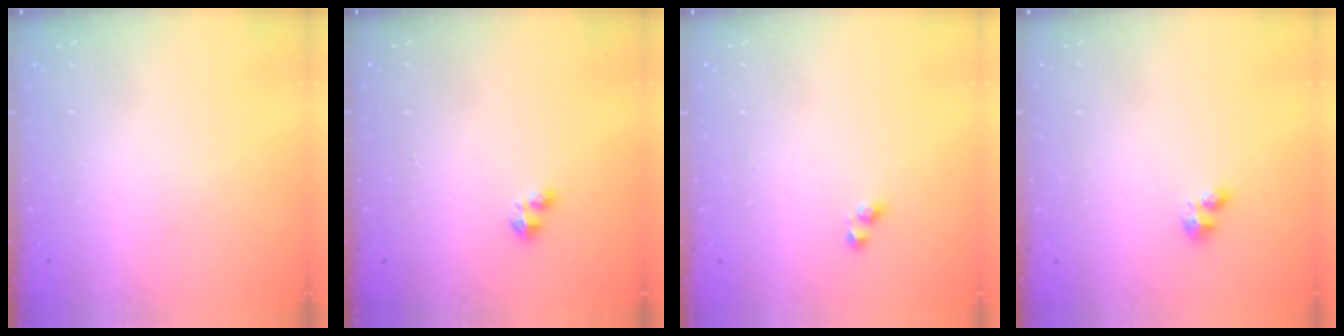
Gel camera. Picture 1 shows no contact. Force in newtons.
{"total": 2.9, "press": 2.9, "slide": 0.5}
{"total": 2.7, "press": 2.6, "slide": 0.6}
{"total": 2.3, "press": 2.2, "slide": 0.5}